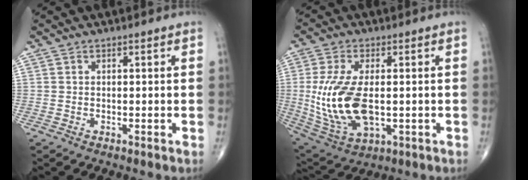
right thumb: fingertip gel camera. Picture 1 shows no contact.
{"total": 15.7, "force": [-0.7, 7.9, 13.5], "torque": [-0.289, -0.016, 0.003]}